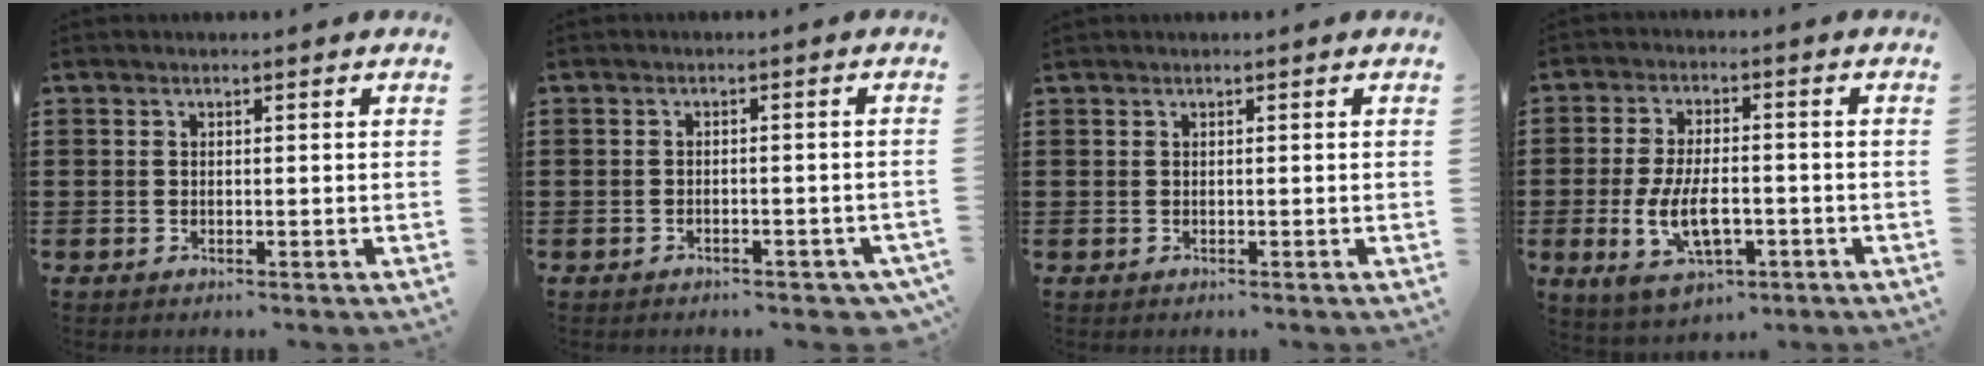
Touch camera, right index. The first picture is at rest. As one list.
[{"total": 1.8, "force": [-1.7, 0.3, 0.5], "torque": [-0.013, -0.001, -0.035]}, {"total": 0.0}, {"total": 9.0, "force": [-2.8, 4.3, 7.4], "torque": [-0.147, -0.009, -0.052]}]